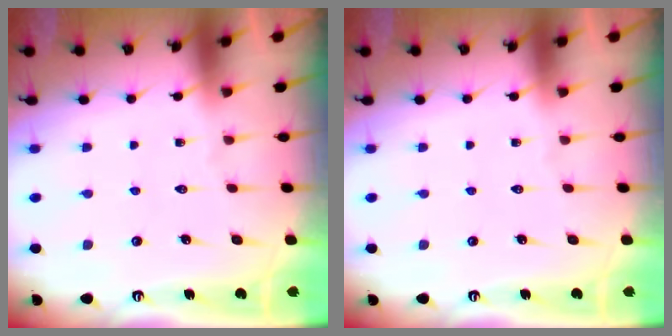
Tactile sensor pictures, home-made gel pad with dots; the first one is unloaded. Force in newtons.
{"total": 0.0}